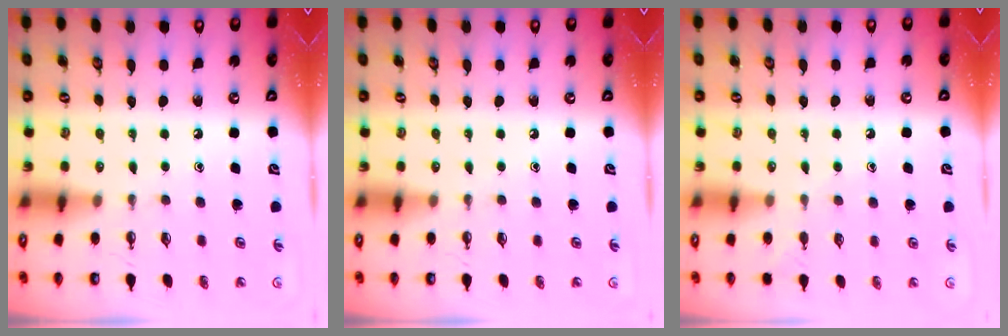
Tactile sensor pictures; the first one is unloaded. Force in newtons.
{"total": 0.0}
{"total": 2.9, "press": 2.9, "slide": 0.4}